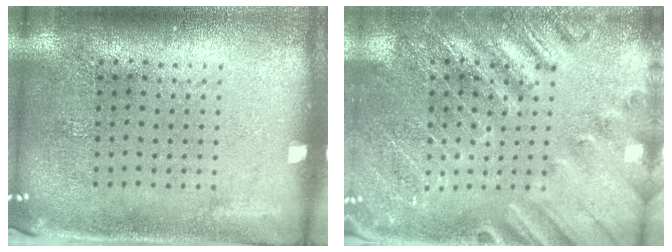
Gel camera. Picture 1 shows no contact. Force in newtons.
{"total": 2.5, "press": 2.5, "slide": 0.2}